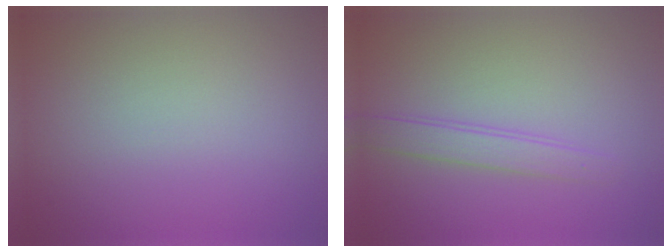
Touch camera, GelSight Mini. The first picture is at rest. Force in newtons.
{"total": 2.1, "press": 2.1, "slide": 0.1}